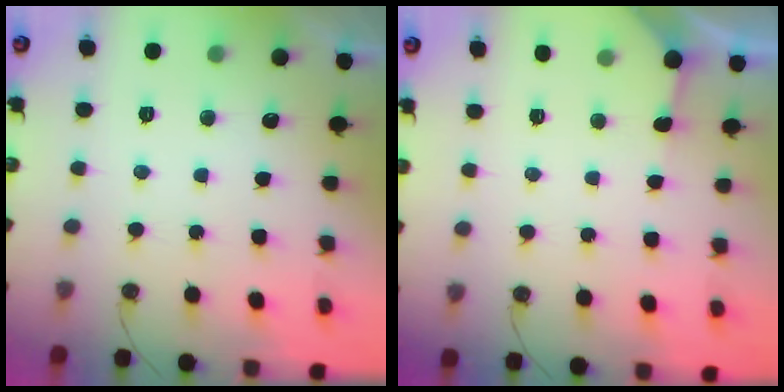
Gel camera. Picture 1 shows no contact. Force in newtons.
{"total": 3.5, "press": 3.5, "slide": 0.3}